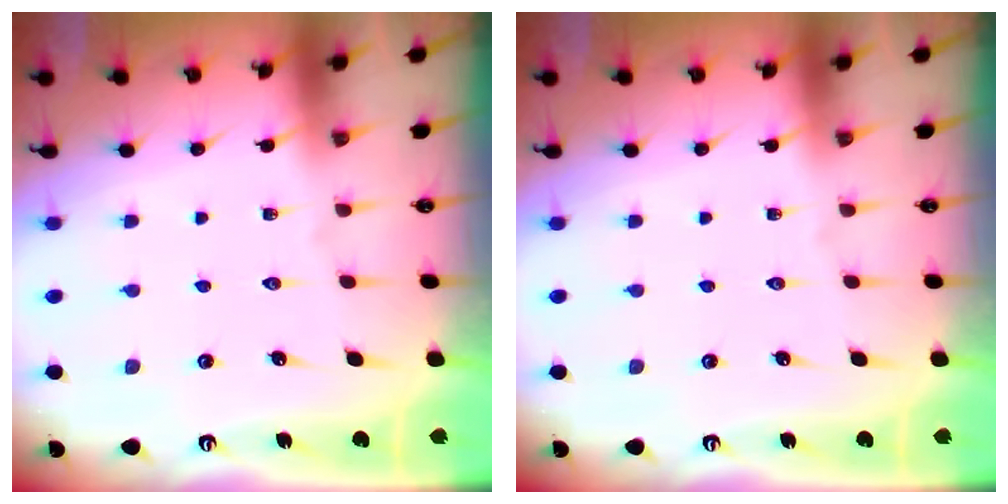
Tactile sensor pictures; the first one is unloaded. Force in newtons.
{"total": 0.0}